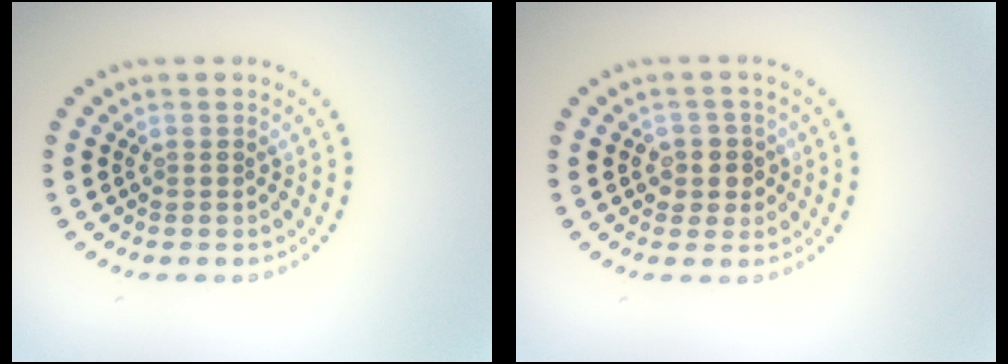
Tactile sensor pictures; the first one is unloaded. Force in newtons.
{"total": 2.1, "press": 2.0, "slide": 0.7}